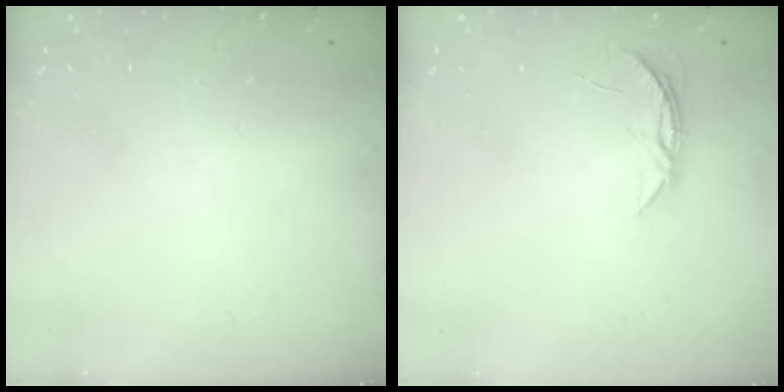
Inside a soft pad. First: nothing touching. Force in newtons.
{"total": 3.7, "press": 3.7, "slide": 0.4}